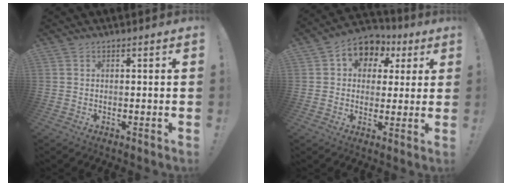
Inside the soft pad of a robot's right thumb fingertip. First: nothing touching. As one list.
[{"total": 8.7, "force": [3.0, 7.3, 3.5], "torque": [-0.051, -0.010, 0.062]}]